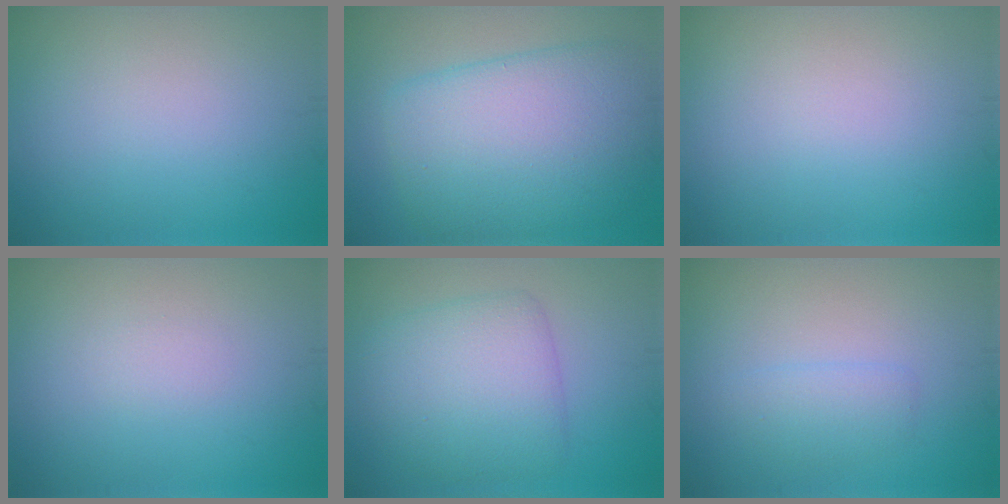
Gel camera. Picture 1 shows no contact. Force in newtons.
{"total": 10.3, "press": 10.3, "slide": 0.3}
{"total": 0.0}
{"total": 0.6, "press": 0.6, "slide": 0.0}
{"total": 5.8, "press": 5.8, "slide": 0.1}
{"total": 1.7, "press": 1.7, "slide": 0.0}